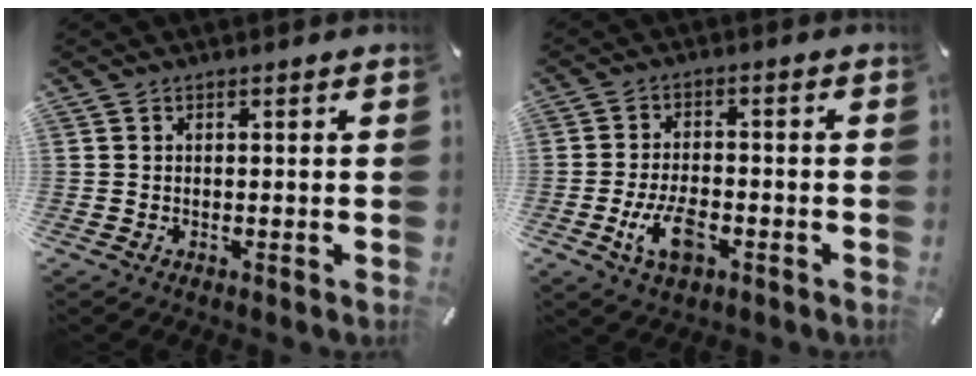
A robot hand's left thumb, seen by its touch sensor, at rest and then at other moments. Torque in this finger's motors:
{"motor_torque": [0.10, 0.15, 0.18, 0.16, 0.08]}